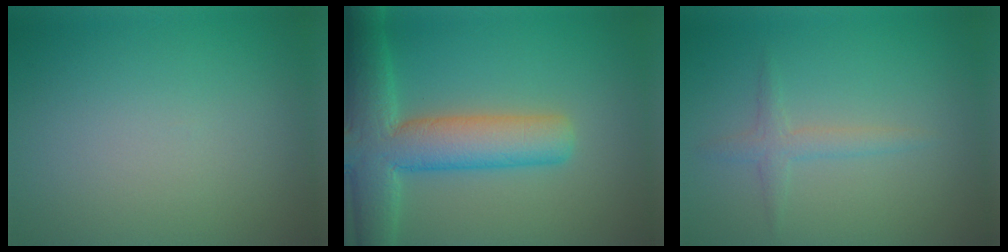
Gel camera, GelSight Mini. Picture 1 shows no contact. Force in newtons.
{"total": 8.8, "press": 8.8, "slide": 0.6}
{"total": 1.7, "press": 1.7, "slide": 0.0}